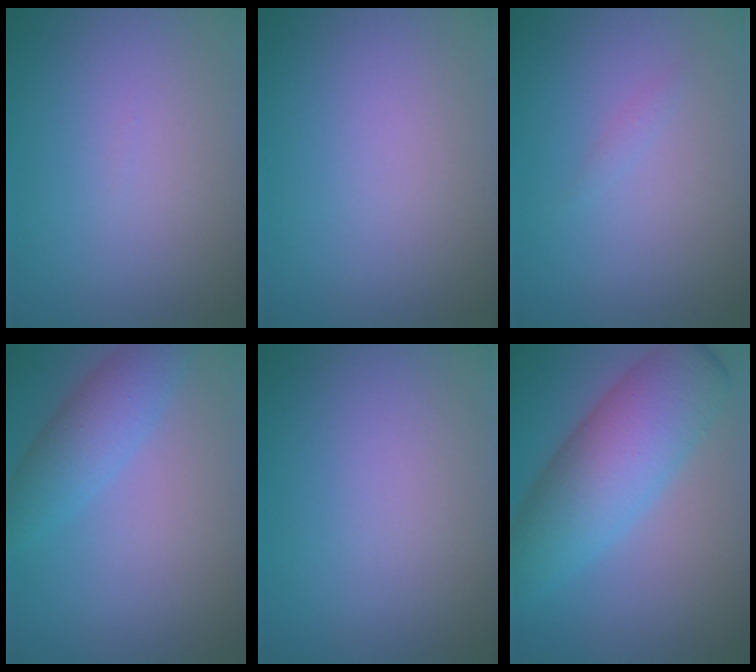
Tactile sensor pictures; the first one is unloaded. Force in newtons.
{"total": 0.0}
{"total": 0.5, "press": 0.5, "slide": 0.0}
{"total": 3.7, "press": 3.7, "slide": 0.1}
{"total": 0.0}
{"total": 8.4, "press": 8.4, "slide": 0.1}